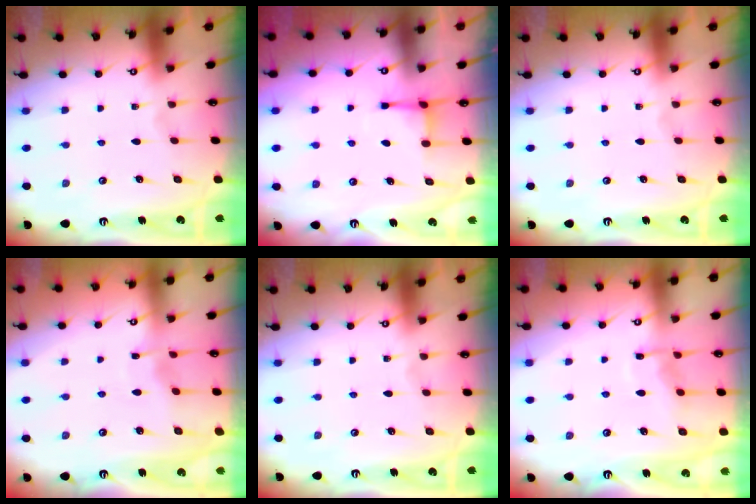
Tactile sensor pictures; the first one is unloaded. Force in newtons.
{"total": 2.9, "press": 2.9, "slide": 0.4}
{"total": 0.0}
{"total": 3.0, "press": 3.0, "slide": 0.3}
{"total": 0.0}
{"total": 6.6, "press": 6.6, "slide": 0.7}